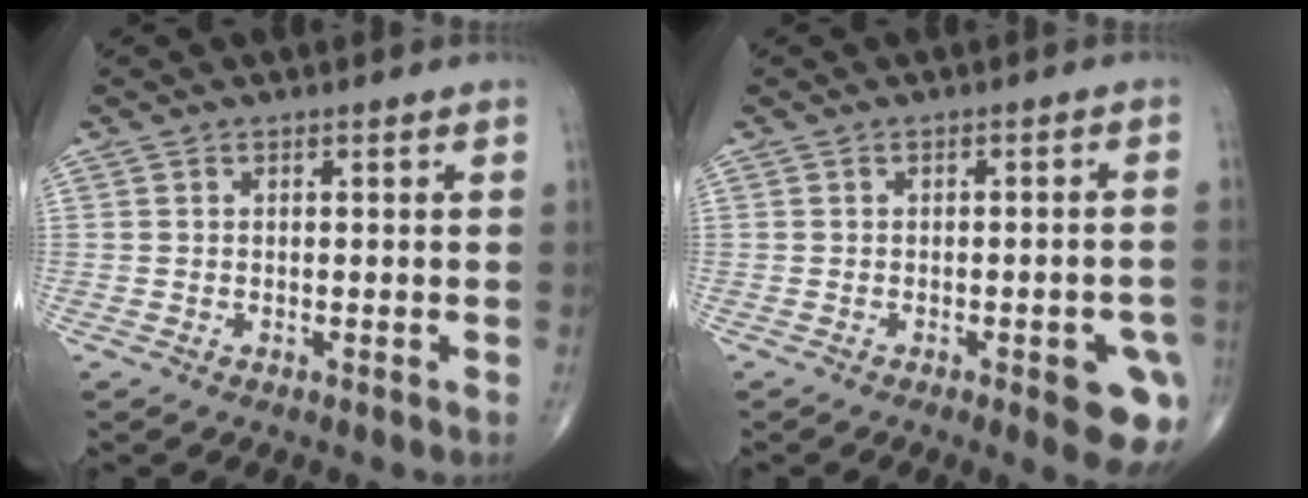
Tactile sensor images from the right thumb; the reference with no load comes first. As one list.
[{"total": 8.5, "force": [-3.6, 2.6, 7.3], "torque": [-0.068, 0.007, -0.040]}]